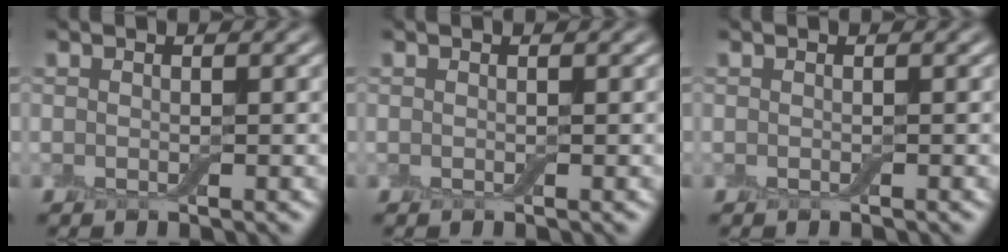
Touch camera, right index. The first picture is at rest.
{"total": 0.0}
{"total": 0.0}